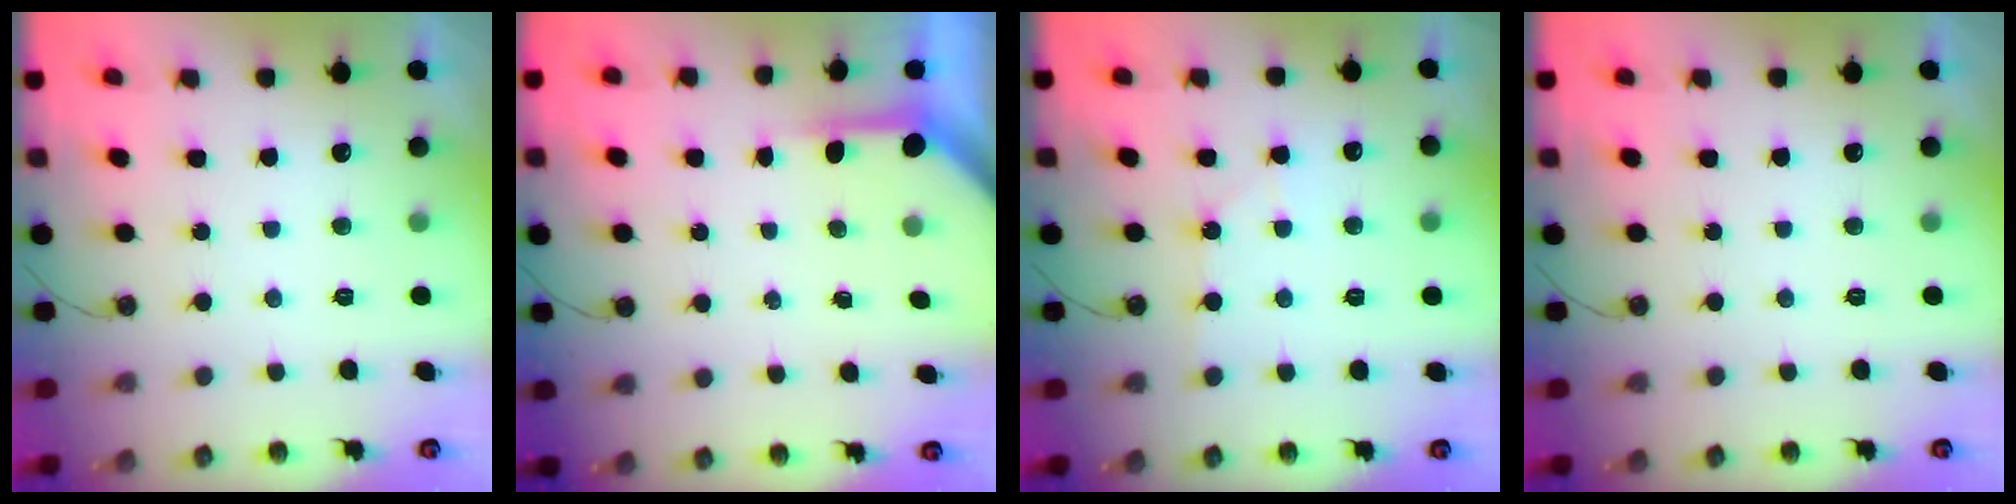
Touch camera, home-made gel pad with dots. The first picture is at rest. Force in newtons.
{"total": 3.9, "press": 3.8, "slide": 0.3}
{"total": 3.9, "press": 3.8, "slide": 0.6}
{"total": 0.0}